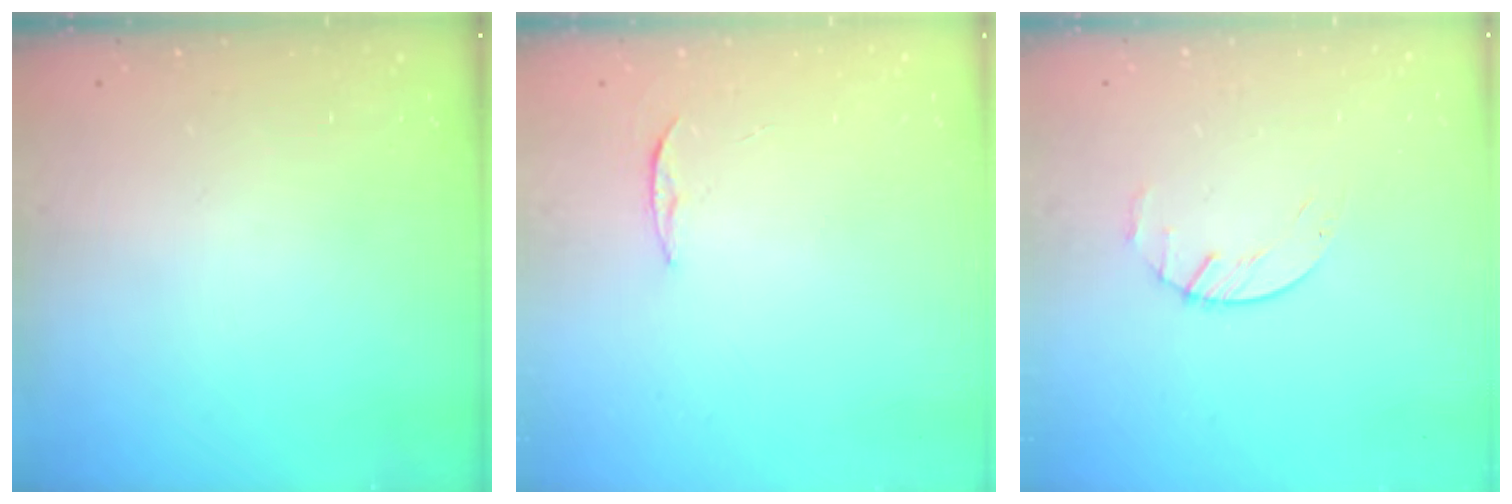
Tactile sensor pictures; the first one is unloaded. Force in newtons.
{"total": 3.4, "press": 3.4, "slide": 0.4}
{"total": 2.2, "press": 2.2, "slide": 0.4}